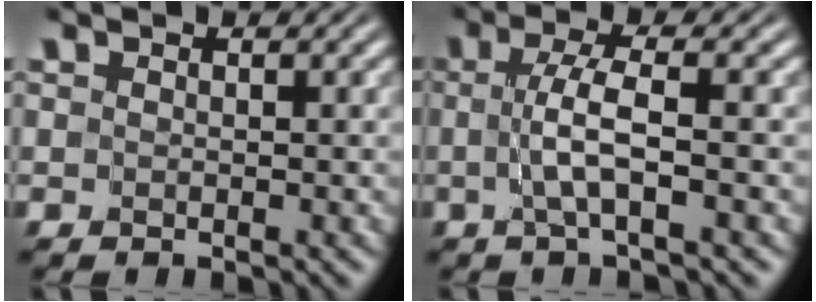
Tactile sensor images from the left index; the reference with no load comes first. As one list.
[{"total": 3.1, "force": [-0.4, 0.2, 3.1], "torque": [-0.062, 0.001, -0.008]}]